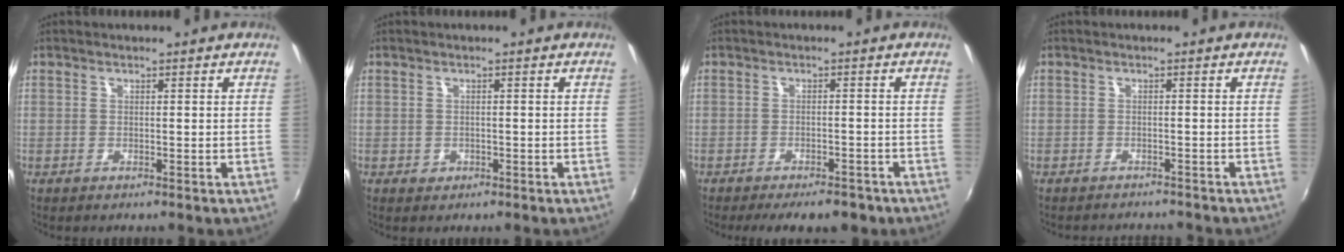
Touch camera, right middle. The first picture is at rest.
{"total": 1.2, "force": [-0.4, 1.0, 0.4], "torque": [-0.005, -0.001, -0.003]}
{"total": 8.8, "force": [-6.9, 3.1, 4.4], "torque": [-0.095, -0.013, -0.091]}
{"total": 4.0, "force": [-3.7, 1.3, 0.9], "torque": [-0.027, 0.000, -0.052]}